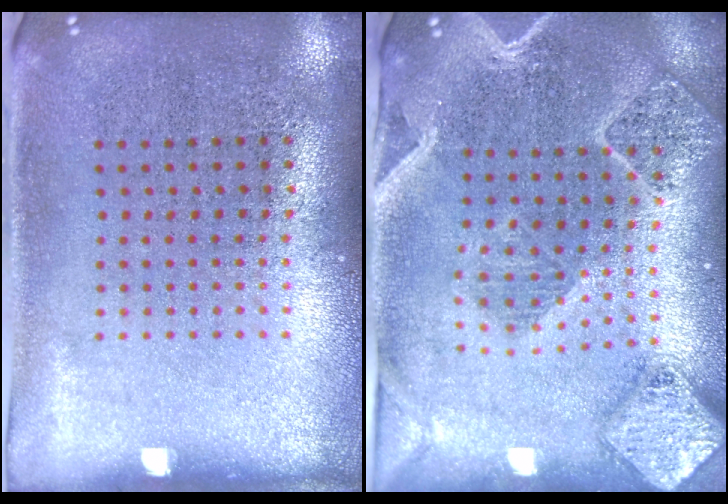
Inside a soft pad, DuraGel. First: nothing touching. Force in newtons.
{"total": 2.5, "press": 2.3, "slide": 1.1}